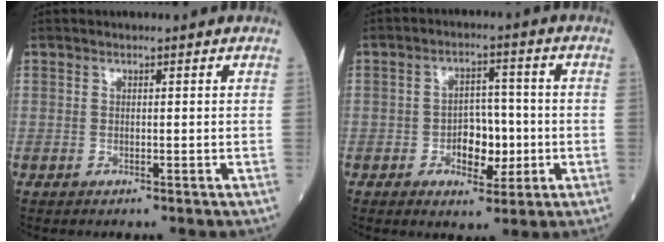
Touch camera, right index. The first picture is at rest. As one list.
[{"total": 6.1, "force": [-1.4, 3.5, 4.8], "torque": [-0.073, 0.009, -0.016]}]